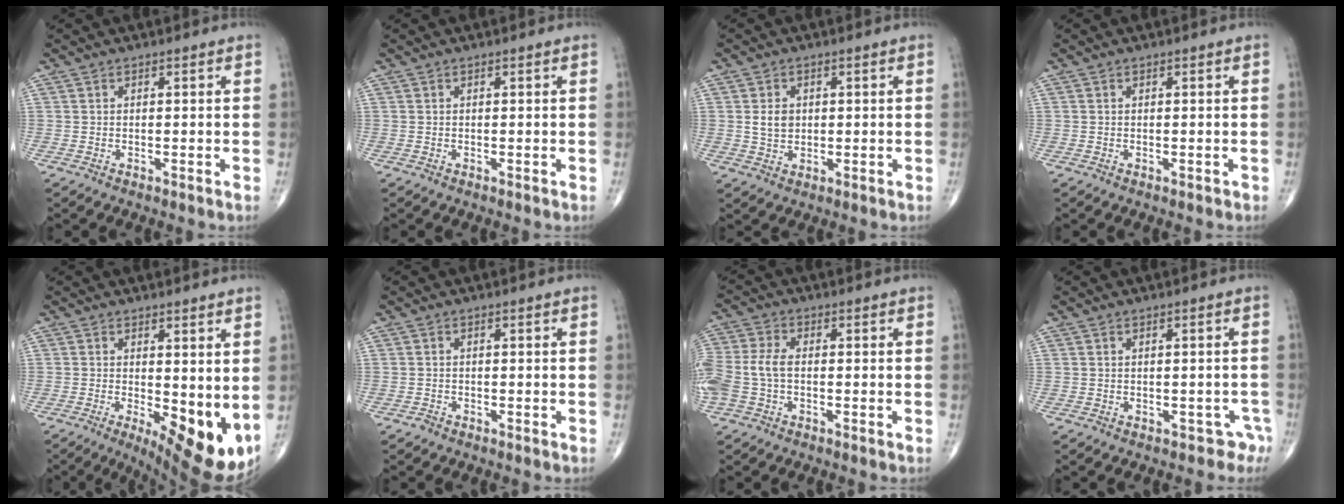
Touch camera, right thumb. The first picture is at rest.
{"total": 0.0}
{"total": 3.8, "force": [0.5, 2.9, 2.4], "torque": [-0.029, -0.003, 0.013]}
{"total": 0.0}
{"total": 12.1, "force": [-1.0, 4.6, 11.1], "torque": [-0.145, -0.028, 0.001]}
{"total": 0.8, "force": [-0.6, 0.5, 0.1], "torque": [-0.003, 0.001, -0.017]}
{"total": 8.3, "force": [-1.0, 5.2, 6.4], "torque": [-0.166, 0.018, -0.024]}
{"total": 2.3, "force": [-1.3, 1.8, 0.6], "torque": [0.010, 0.021, -0.014]}